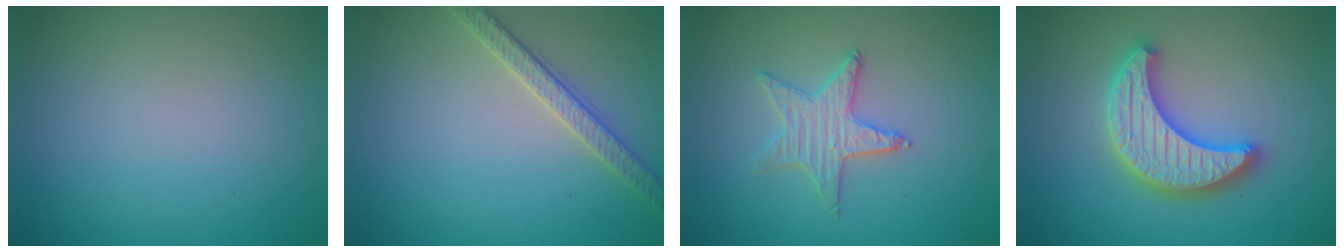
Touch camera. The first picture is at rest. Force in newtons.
{"total": 2.7, "press": 2.7, "slide": 0.1}
{"total": 1.9, "press": 1.9, "slide": 0.2}
{"total": 5.3, "press": 5.2, "slide": 0.9}